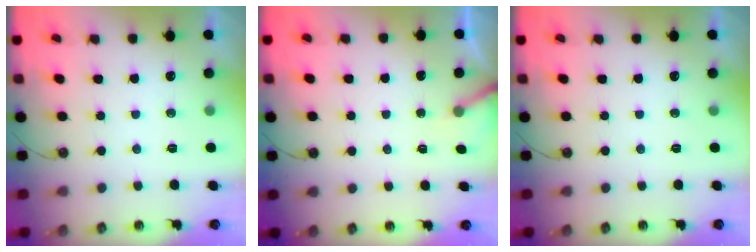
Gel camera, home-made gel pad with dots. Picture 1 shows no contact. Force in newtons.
{"total": 4.6, "press": 4.6, "slide": 0.4}
{"total": 0.0}